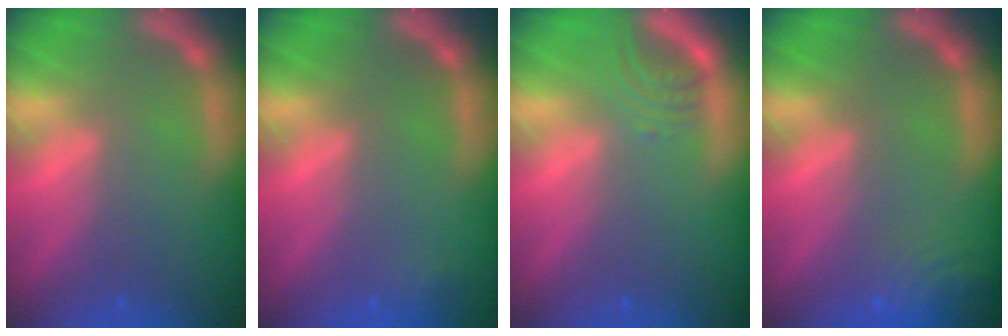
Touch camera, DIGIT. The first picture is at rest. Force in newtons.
{"total": 0.9}
{"total": 2.5}
{"total": 5.6}